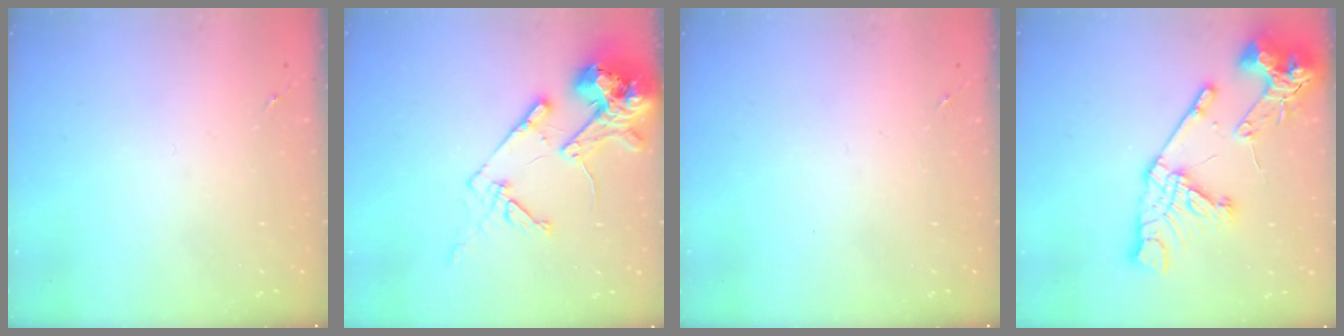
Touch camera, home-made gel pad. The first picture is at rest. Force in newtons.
{"total": 16.6, "press": 16.5, "slide": 2.3}
{"total": 0.0}
{"total": 20.6, "press": 20.5, "slide": 2.4}